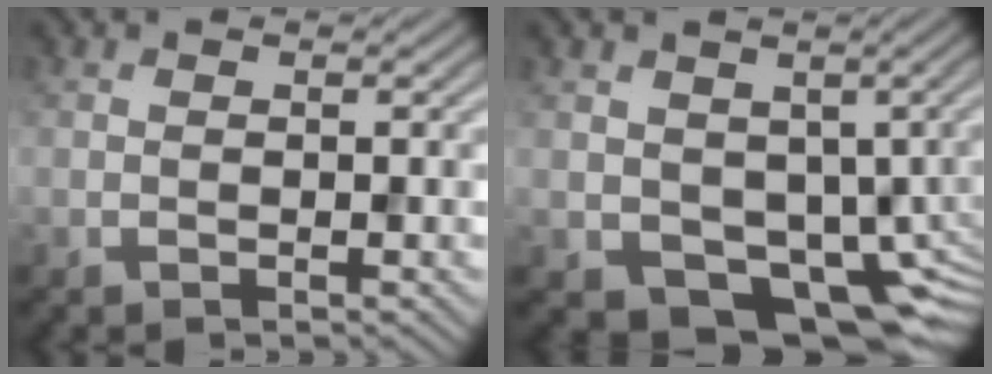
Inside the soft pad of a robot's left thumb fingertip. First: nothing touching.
{"total": 8.6, "force": [-1.4, 6.2, 5.7], "torque": [-0.088, -0.041, -0.006]}